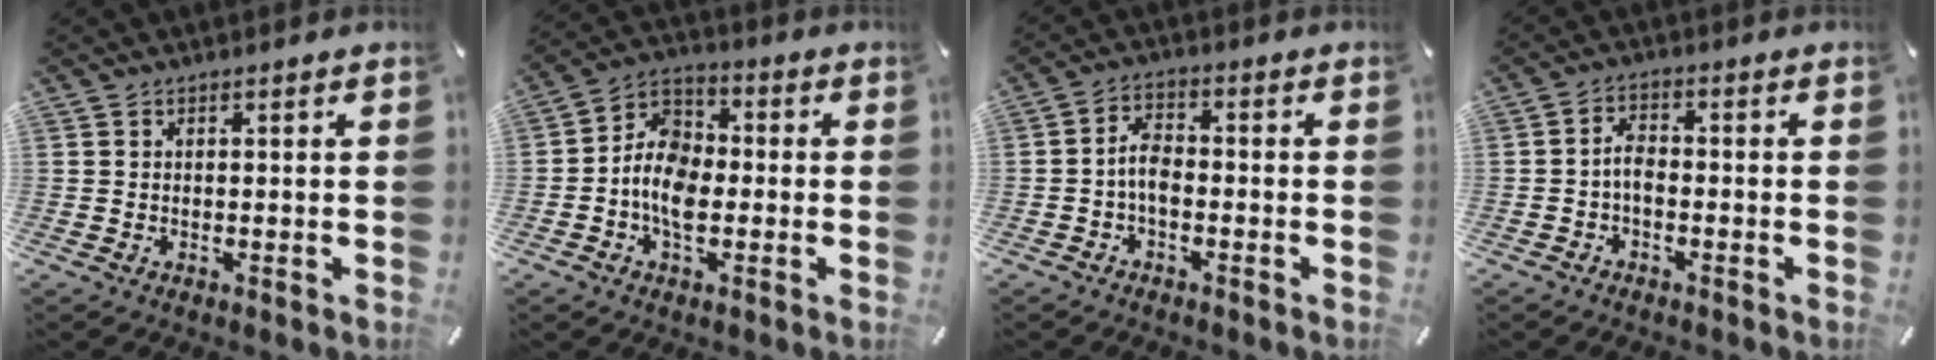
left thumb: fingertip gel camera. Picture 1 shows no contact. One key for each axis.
{"total": 8.8, "fx": -2.8, "fy": 6.0, "fz": 5.8, "tx": -0.127, "ty": 0.016, "tz": -0.052}
{"total": 5.0, "fx": -1.6, "fy": 2.7, "fz": 3.8, "tx": -0.079, "ty": 0.011, "tz": -0.033}
{"total": 3.6, "fx": -1.4, "fy": 1.9, "fz": 2.7, "tx": -0.063, "ty": 0.007, "tz": -0.030}